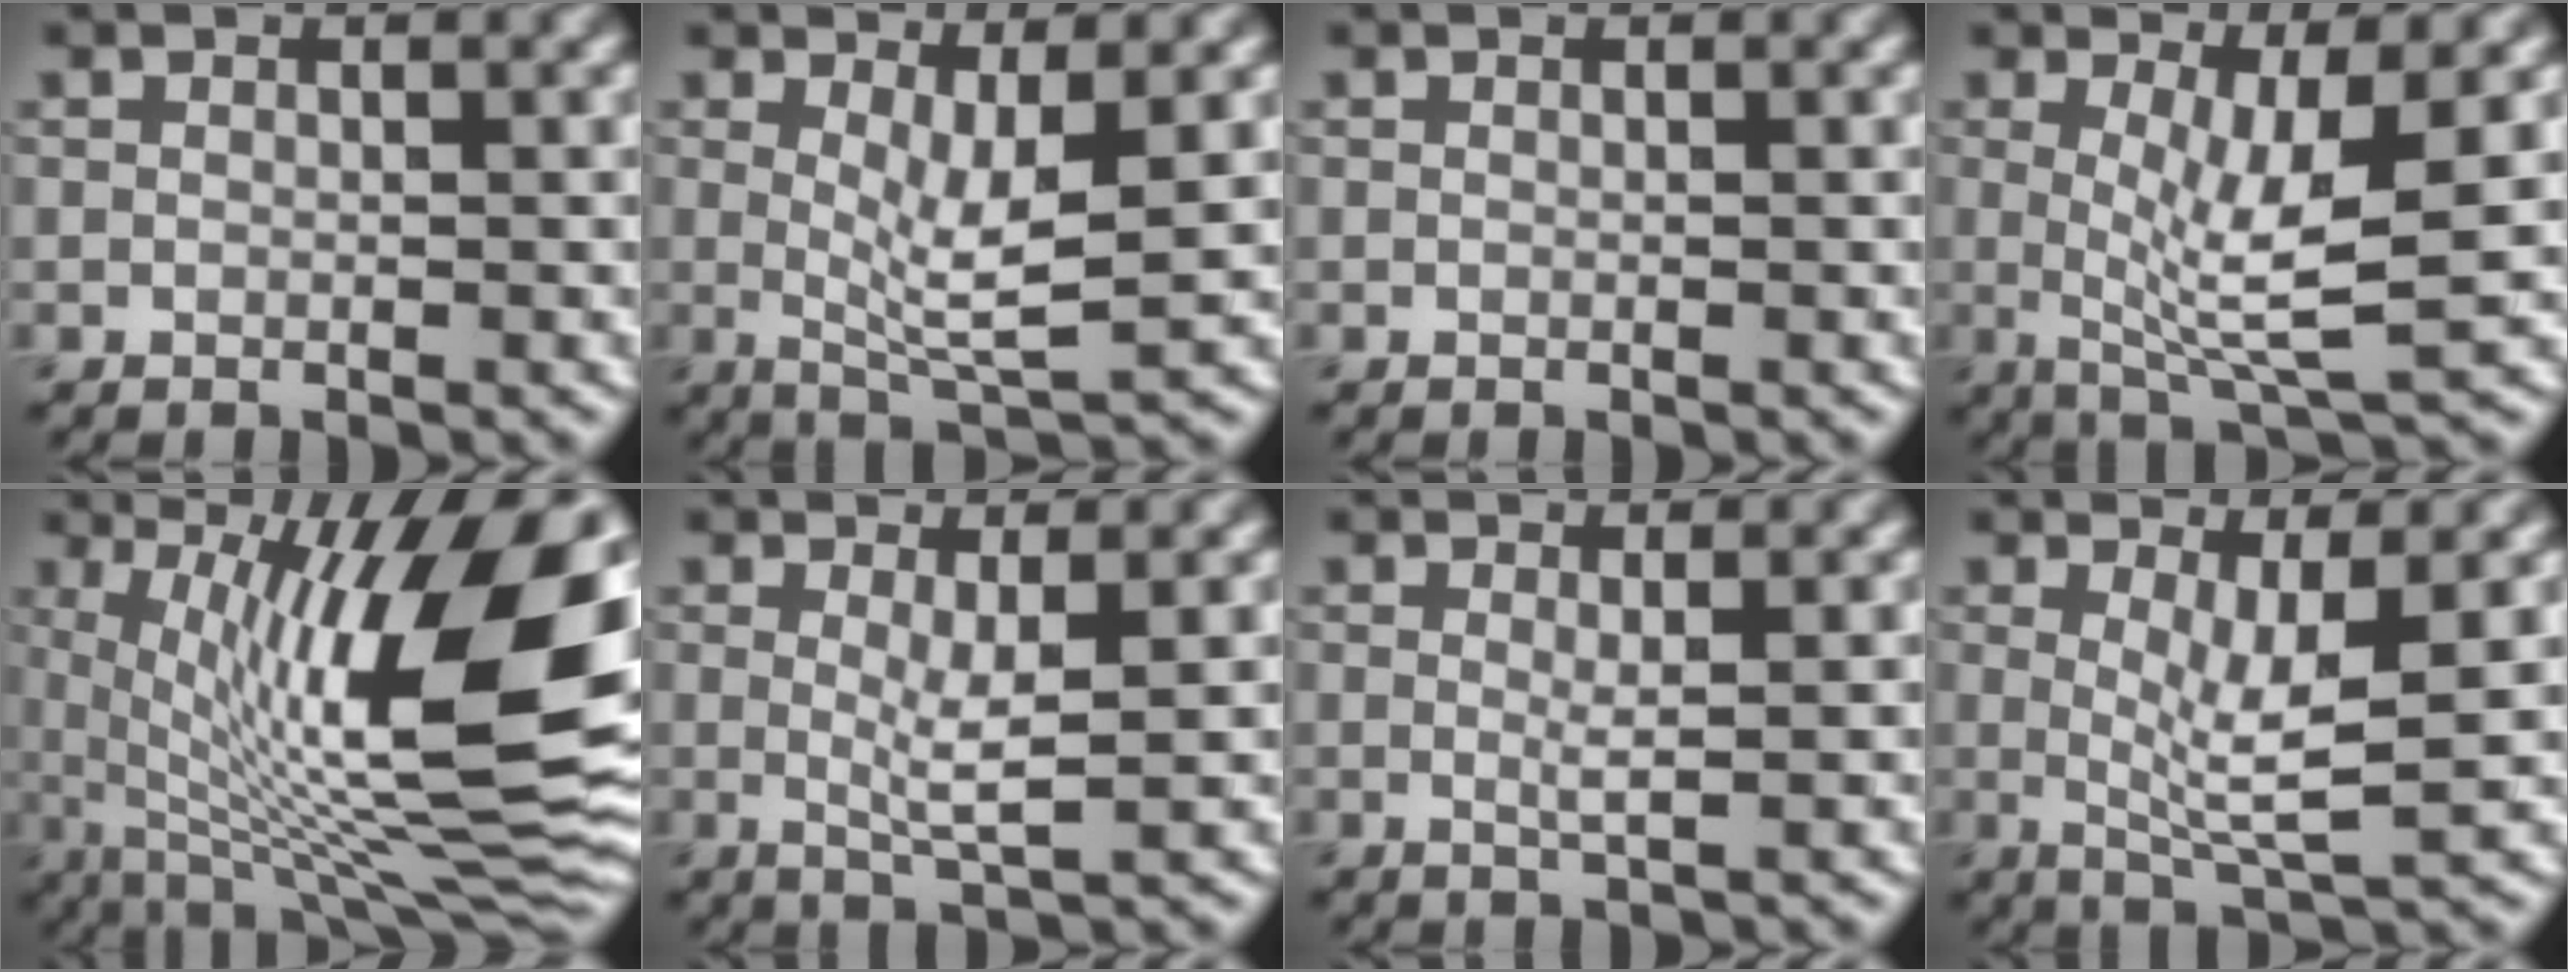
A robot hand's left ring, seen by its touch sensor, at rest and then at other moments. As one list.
[{"total": 4.0, "force": [0.6, 0.9, 3.9], "torque": [-0.073, -0.015, 0.015]}, {"total": 0.0}, {"total": 6.0, "force": [0.3, 1.4, 5.9], "torque": [-0.103, -0.012, 0.010]}, {"total": 16.6, "force": [2.2, 4.9, 15.7], "torque": [-0.238, 0.004, 0.039]}, {"total": 2.6, "force": [0.2, 0.3, 2.5], "torque": [-0.053, -0.014, 0.008]}, {"total": 1.1, "force": [0.1, 0.0, 1.1], "torque": [-0.025, -0.006, 0.001]}, {"total": 4.2, "force": [0.4, 0.8, 4.1], "torque": [-0.078, -0.014, 0.013]}]